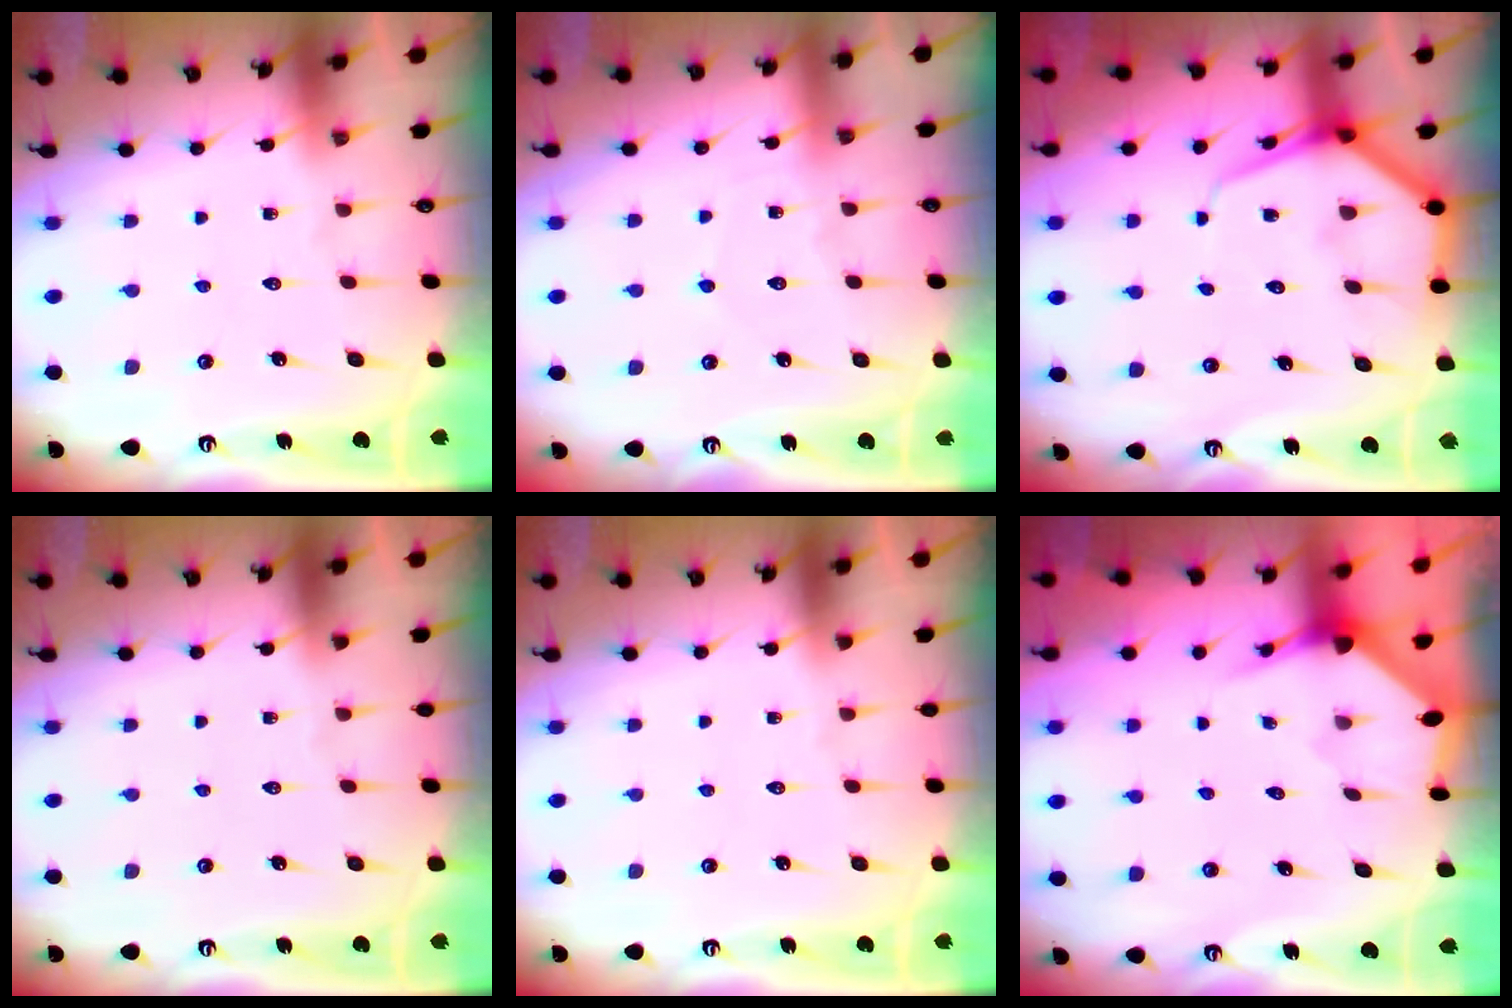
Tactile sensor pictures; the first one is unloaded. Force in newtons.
{"total": 4.4, "press": 4.3, "slide": 0.5}
{"total": 7.0, "press": 7.0, "slide": 0.6}
{"total": 0.0}
{"total": 0.0}
{"total": 3.0, "press": 3.0, "slide": 0.3}